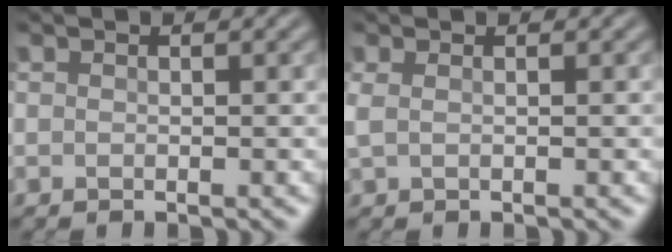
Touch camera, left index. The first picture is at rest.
{"total": 1.0, "force": [0.4, 0.4, 0.9], "torque": [-0.019, 0.004, 0.006]}